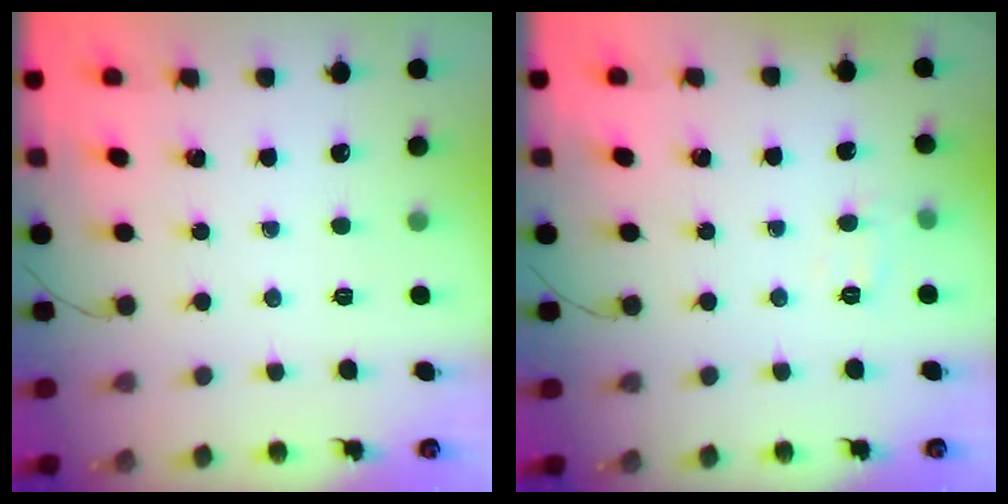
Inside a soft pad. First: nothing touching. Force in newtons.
{"total": 5.7, "press": 5.6, "slide": 1.4}